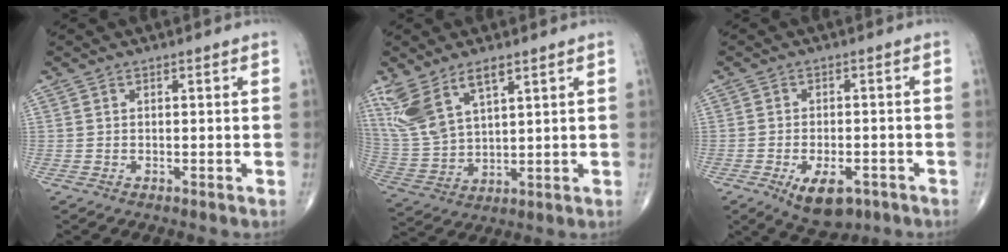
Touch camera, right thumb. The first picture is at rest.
{"total": 11.3, "force": [6.7, 4.9, 7.6], "torque": [-0.162, -0.018, 0.150]}
{"total": 8.2, "force": [-4.1, 4.2, 5.7], "torque": [-0.082, 0.009, -0.055]}